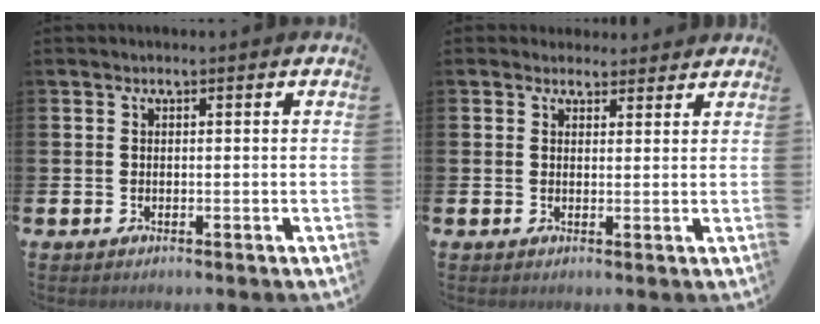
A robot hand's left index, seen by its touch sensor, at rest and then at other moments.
{"total": 2.5, "force": [2.3, 0.9, -0.2], "torque": [0.009, -0.010, 0.040]}